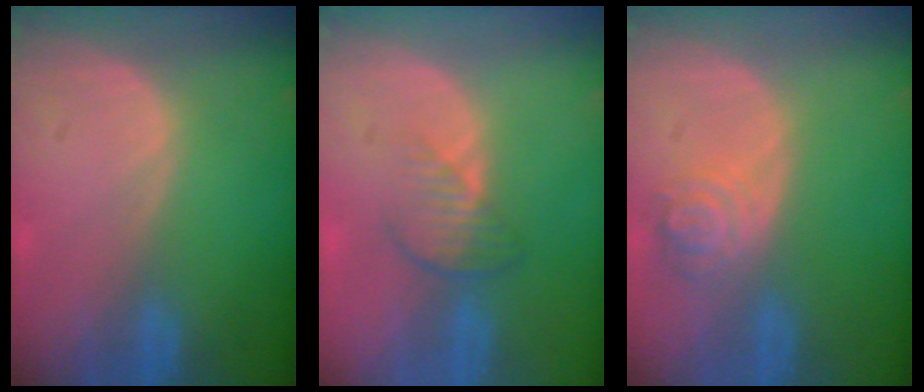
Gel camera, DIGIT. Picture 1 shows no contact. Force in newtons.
{"total": 3.8, "press": 3.3, "slide": 1.8}
{"total": 4.6, "press": 4.2, "slide": 1.8}